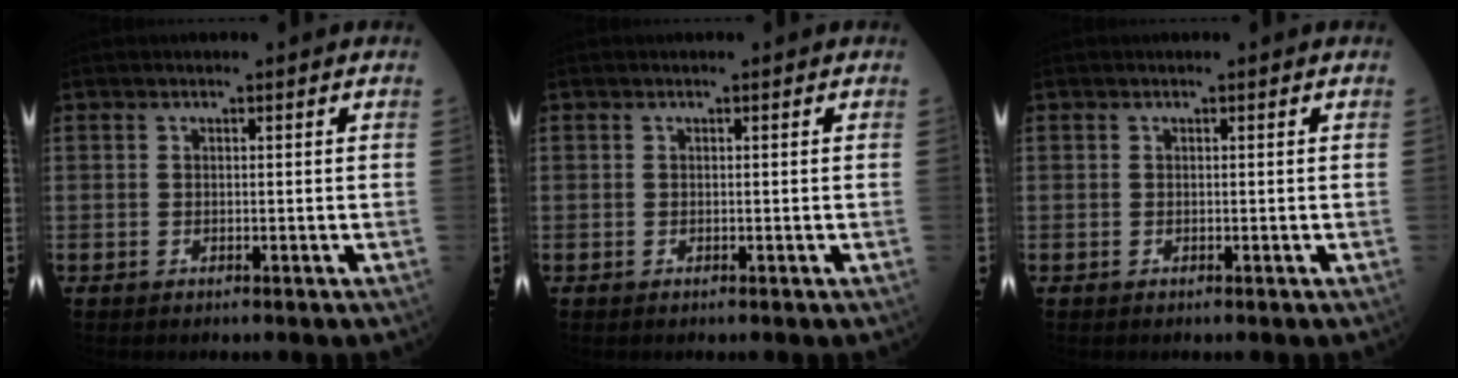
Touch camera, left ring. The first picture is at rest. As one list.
[{"total": 0.0}, {"total": 0.0}]